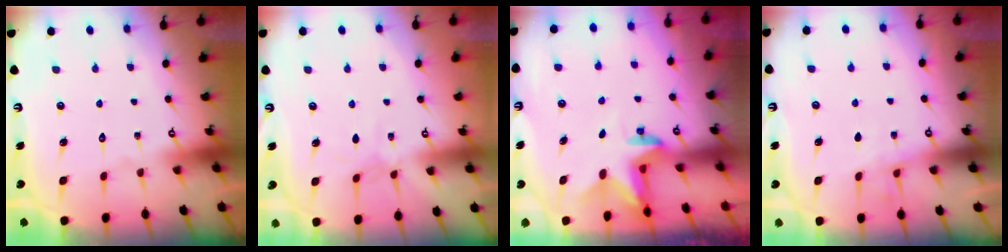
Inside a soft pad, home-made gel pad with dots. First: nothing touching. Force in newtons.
{"total": 3.2, "press": 3.2, "slide": 0.4}
{"total": 2.5, "press": 2.4, "slide": 0.5}
{"total": 3.8, "press": 3.8, "slide": 0.4}